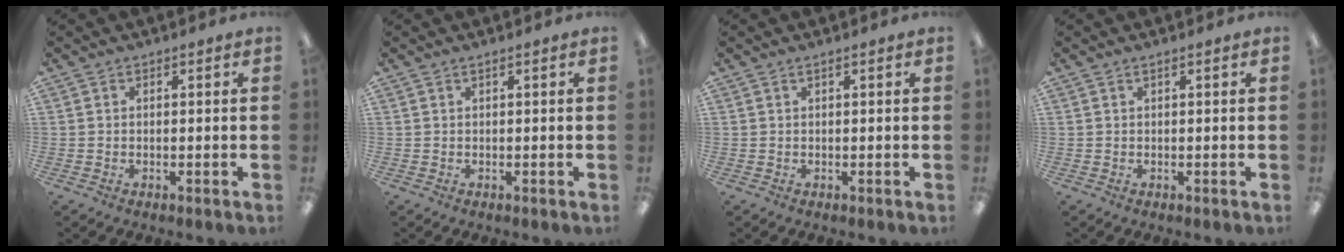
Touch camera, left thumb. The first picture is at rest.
{"total": 0.7, "force": [0.3, 0.0, 0.6], "torque": [-0.011, -0.001, 0.005]}
{"total": 0.8, "force": [0.4, 0.0, 0.7], "torque": [-0.013, 0.000, 0.006]}
{"total": 0.7, "force": [0.4, 0.0, 0.6], "torque": [-0.012, 0.000, 0.006]}